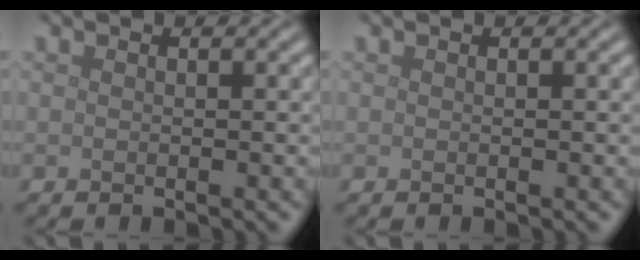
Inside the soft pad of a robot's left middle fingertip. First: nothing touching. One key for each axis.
{"total": 0.0}